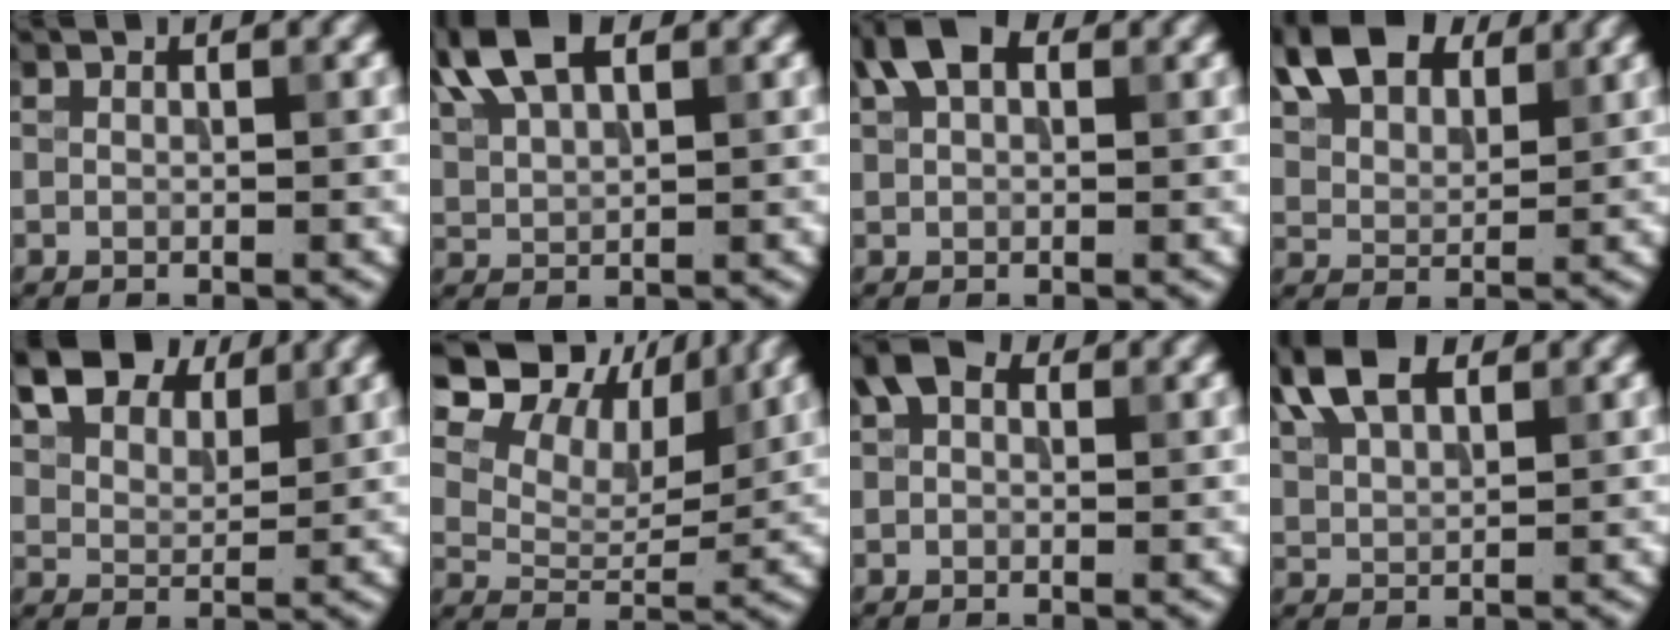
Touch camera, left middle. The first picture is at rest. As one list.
[{"total": 6.6, "force": [3.9, 2.9, 4.6], "torque": [-0.108, 0.021, 0.071]}, {"total": 3.9, "force": [1.9, 2.4, 2.5], "torque": [-0.046, 0.009, 0.027]}, {"total": 7.3, "force": [4.4, 4.0, 4.1], "torque": [-0.091, 0.013, 0.081]}, {"total": 7.0, "force": [5.1, 3.4, 3.4], "torque": [-0.071, 0.016, 0.087]}, {"total": 12.4, "force": [7.8, 7.4, 6.3], "torque": [-0.116, 0.025, 0.134]}, {"total": 2.2, "force": [0.8, 1.5, 1.4], "torque": [-0.016, 0.007, 0.002]}, {"total": 6.3, "force": [3.8, 2.9, 4.1], "torque": [-0.097, 0.018, 0.071]}]